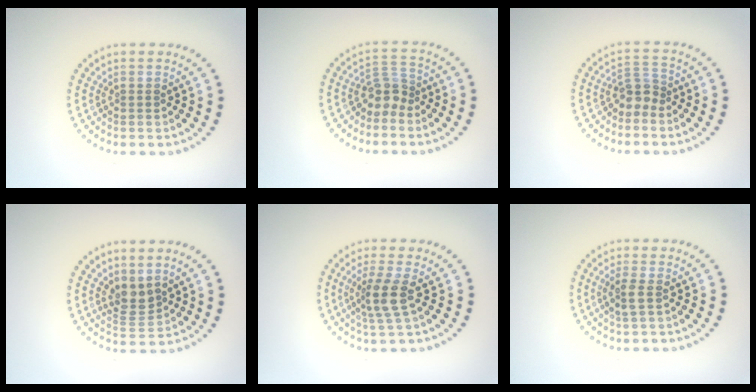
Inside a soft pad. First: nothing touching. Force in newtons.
{"total": 2.4, "press": 1.7, "slide": 1.6}
{"total": 2.2, "press": 1.7, "slide": 1.5}
{"total": 2.3, "press": 1.9, "slide": 1.3}
{"total": 2.9, "press": 2.3, "slide": 1.7}
{"total": 1.6, "press": 1.5, "slide": 0.6}